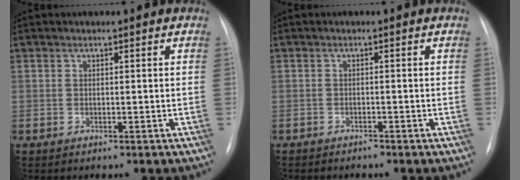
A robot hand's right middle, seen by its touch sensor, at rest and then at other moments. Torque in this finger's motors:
{"motor_torque": [-0.09, 0.02, -0.01, 0.00]}